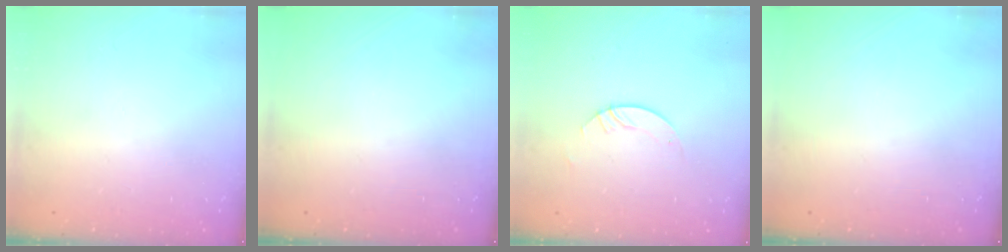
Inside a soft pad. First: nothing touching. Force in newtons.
{"total": 0.0}
{"total": 2.1, "press": 2.1, "slide": 0.2}
{"total": 0.0}